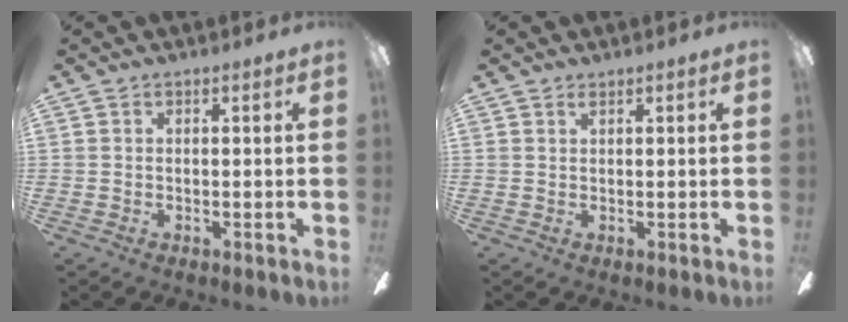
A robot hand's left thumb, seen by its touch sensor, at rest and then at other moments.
{"total": 0.7, "force": [0.7, 0.1, 0.3], "torque": [-0.007, 0.002, 0.012]}